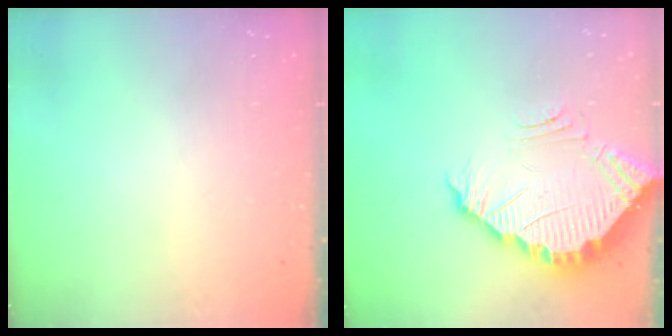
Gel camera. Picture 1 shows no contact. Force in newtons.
{"total": 4.0, "press": 4.0, "slide": 0.2}